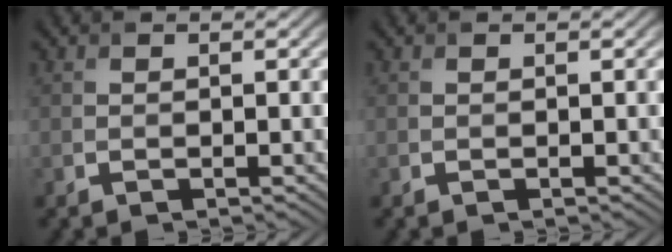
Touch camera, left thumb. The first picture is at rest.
{"total": 0.0}